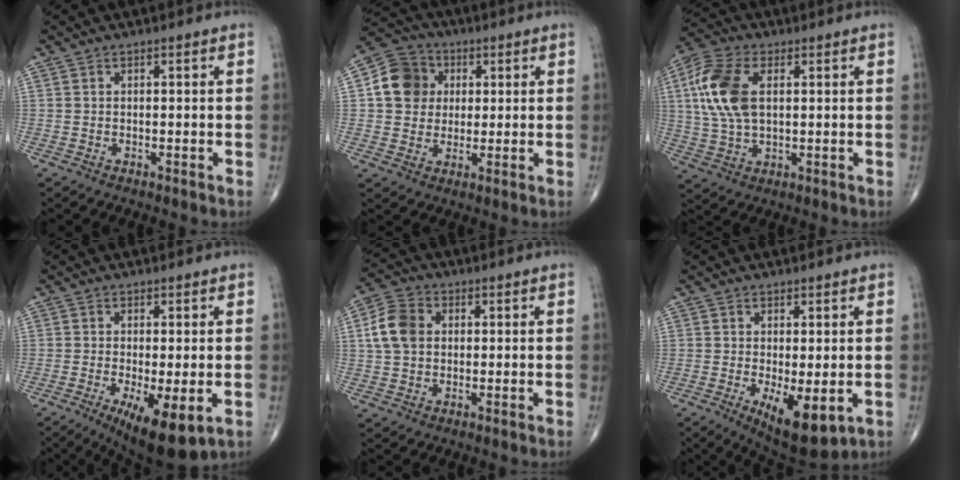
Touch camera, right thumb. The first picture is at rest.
{"total": 10.2, "force": [1.9, 9.1, 4.3], "torque": [-0.054, 0.005, 0.023]}
{"total": 13.3, "force": [2.7, 7.4, 10.7], "torque": [-0.236, 0.007, 0.051]}
{"total": 10.4, "force": [-3.6, 3.1, 9.2], "torque": [-0.149, -0.020, -0.050]}
{"total": 7.8, "force": [1.2, 5.9, 4.9], "torque": [-0.088, 0.011, 0.017]}
{"total": 9.2, "force": [-2.3, 3.5, 8.2], "torque": [-0.120, -0.022, -0.025]}